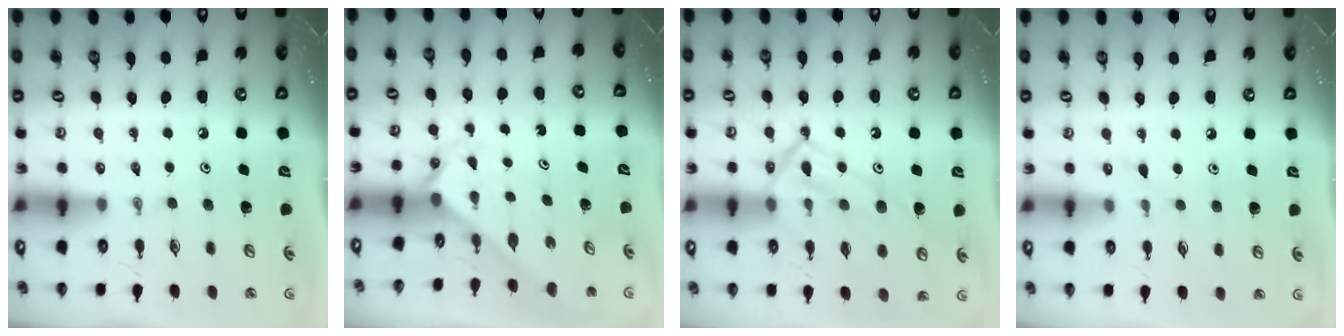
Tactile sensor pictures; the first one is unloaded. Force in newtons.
{"total": 1.9, "press": 1.9, "slide": 0.1}
{"total": 13.9, "press": 13.9, "slide": 0.5}
{"total": 4.2, "press": 4.2, "slide": 0.4}